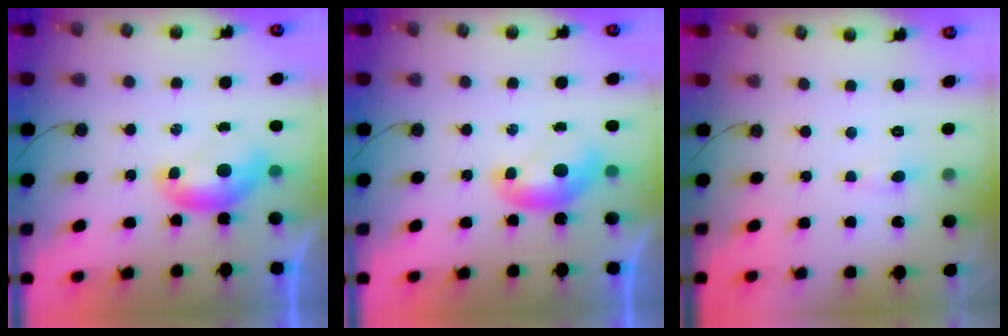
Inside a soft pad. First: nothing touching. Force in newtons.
{"total": 0.0}
{"total": 1.2, "press": 1.0, "slide": 0.6}